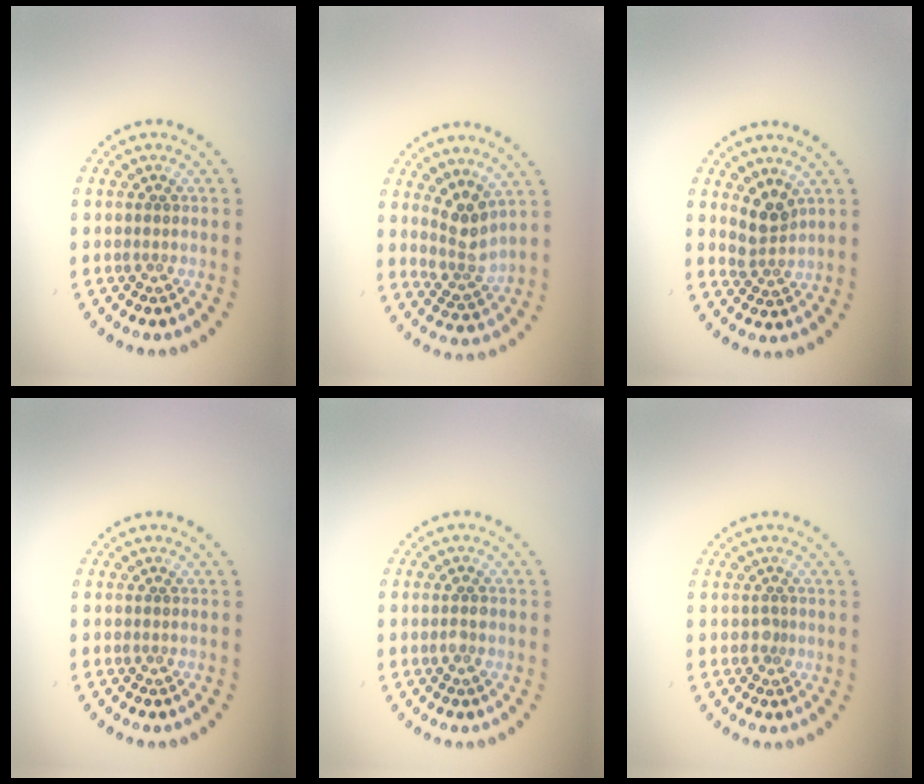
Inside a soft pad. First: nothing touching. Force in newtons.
{"total": 2.8, "press": 2.1, "slide": 1.8}
{"total": 2.4, "press": 1.8, "slide": 1.5}
{"total": 0.0}
{"total": 1.0, "press": 1.0, "slide": 0.2}
{"total": 0.7, "press": 0.5, "slide": 0.5}